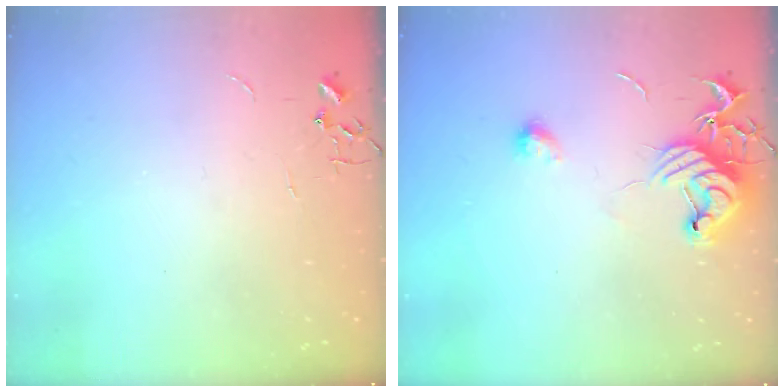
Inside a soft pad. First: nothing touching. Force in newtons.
{"total": 12.1, "press": 12.1, "slide": 0.4}